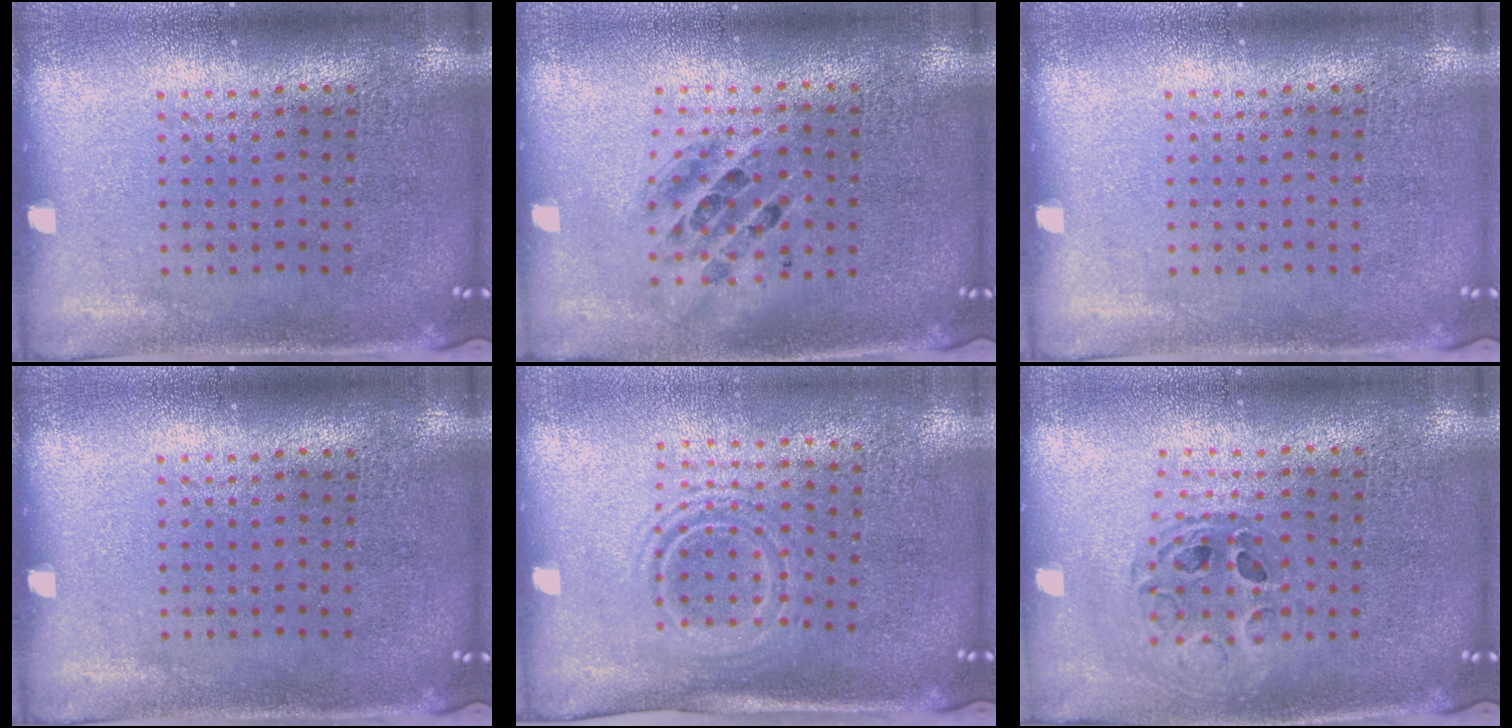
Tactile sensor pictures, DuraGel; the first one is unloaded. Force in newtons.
{"total": 1.3, "press": 1.1, "slide": 0.6}
{"total": 0.0}
{"total": 0.0}
{"total": 1.5, "press": 1.1, "slide": 1.0}
{"total": 0.7, "press": 0.7, "slide": 0.1}